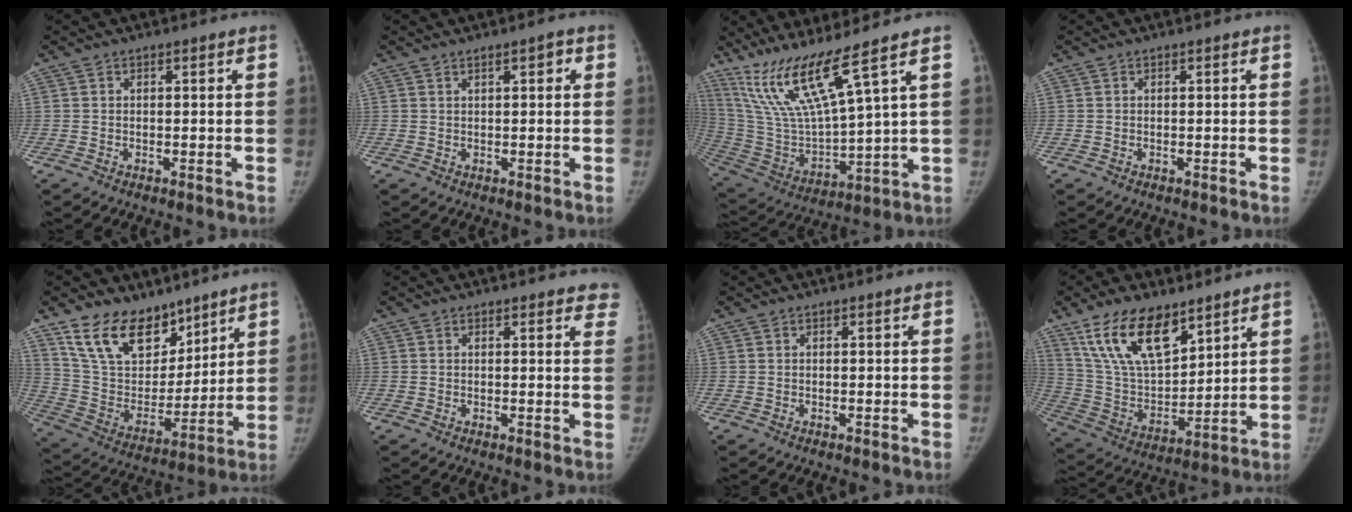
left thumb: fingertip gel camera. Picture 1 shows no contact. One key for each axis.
{"total": 1.9, "fx": 0.8, "fy": 0.6, "fz": 1.6, "tx": -0.020, "ty": 0.001, "tz": 0.010}
{"total": 15.7, "fx": 10.5, "fy": 0.4, "fz": 11.7, "tx": -0.230, "ty": -0.060, "tz": 0.218}
{"total": 0.0}
{"total": 18.5, "fx": 12.8, "fy": 10.7, "fz": 8.0, "tx": -0.096, "ty": -0.064, "tz": 0.242}
{"total": 4.3, "fx": 3.7, "fy": 1.6, "fz": 1.3, "tx": 0.017, "ty": -0.015, "tz": 0.023}
{"total": 0.0}
{"total": 17.7, "fx": 11.2, "fy": 8.2, "fz": 11.0, "tx": -0.163, "ty": -0.051, "tz": 0.222}